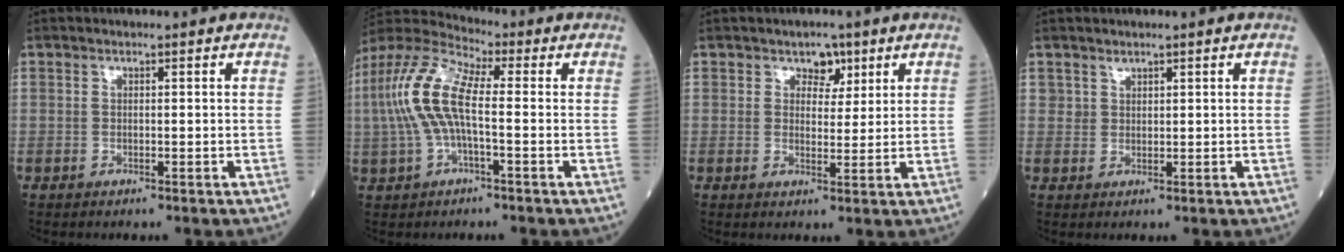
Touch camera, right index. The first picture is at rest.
{"total": 11.2, "force": [-0.1, 3.3, 10.7], "torque": [-0.249, 0.025, -0.009]}
{"total": 3.3, "force": [1.9, 2.2, 1.5], "torque": [-0.013, 0.002, 0.026]}
{"total": 1.2, "force": [0.9, 0.8, 0.1], "torque": [0.010, -0.004, 0.013]}